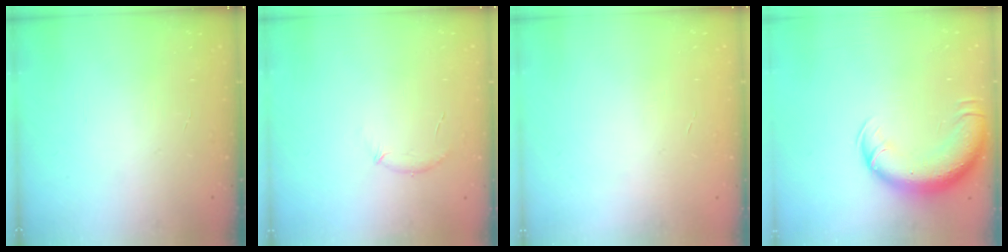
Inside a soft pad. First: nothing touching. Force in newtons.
{"total": 6.1, "press": 5.9, "slide": 1.4}
{"total": 0.6, "press": 0.6, "slide": 0.2}
{"total": 13.1, "press": 12.7, "slide": 3.2}